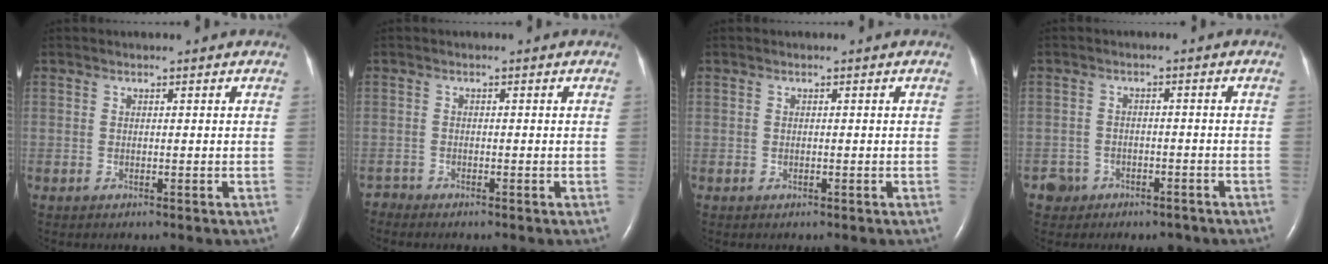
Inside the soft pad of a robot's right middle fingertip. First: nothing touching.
{"total": 1.0, "force": [-0.9, 0.0, -0.4], "torque": [0.007, -0.005, -0.019]}
{"total": 0.0}
{"total": 4.1, "force": [-2.7, 3.1, 0.0], "torque": [0.004, 0.013, -0.040]}